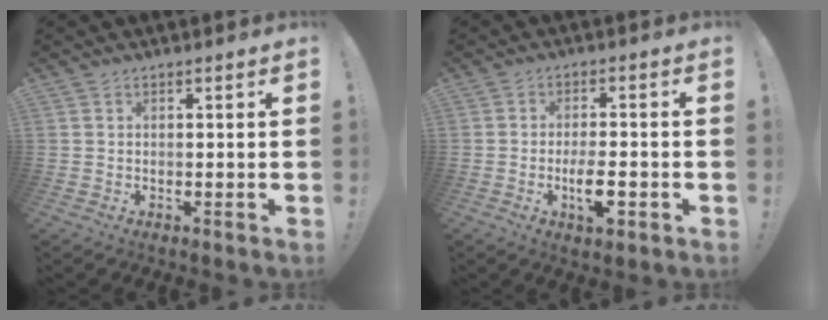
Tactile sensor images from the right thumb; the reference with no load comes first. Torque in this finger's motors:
{"motor_torque": [-0.09, 0.12, 0.71, -0.38, 0.04]}